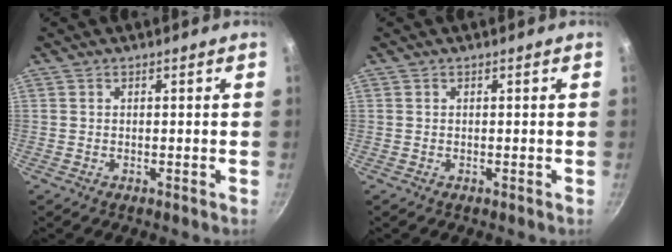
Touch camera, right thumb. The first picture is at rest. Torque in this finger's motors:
{"motor_torque": [0.00, 0.00, -0.23, 0.08, 0.01]}